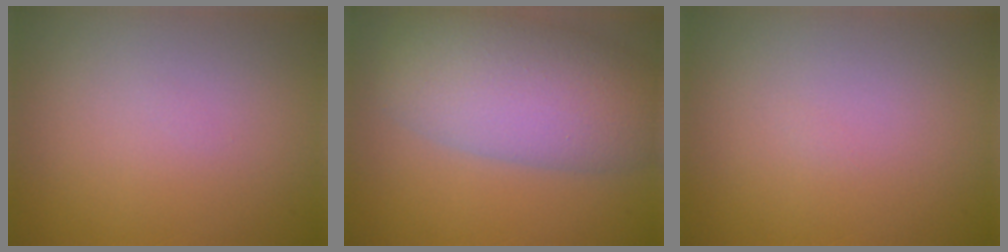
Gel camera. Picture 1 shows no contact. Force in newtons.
{"total": 8.7, "press": 8.7, "slide": 0.7}
{"total": 0.0}